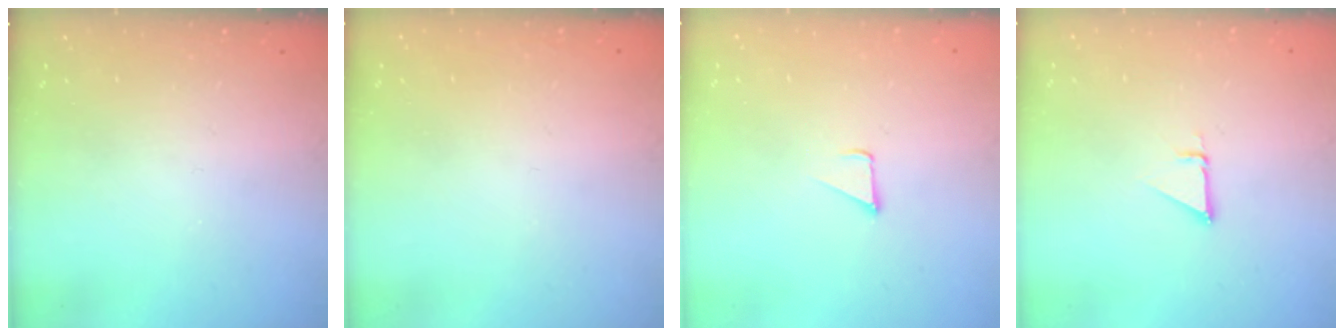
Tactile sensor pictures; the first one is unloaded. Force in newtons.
{"total": 1.6, "press": 1.6, "slide": 0.1}
{"total": 1.7, "press": 1.7, "slide": 0.1}
{"total": 2.3, "press": 2.3, "slide": 0.1}